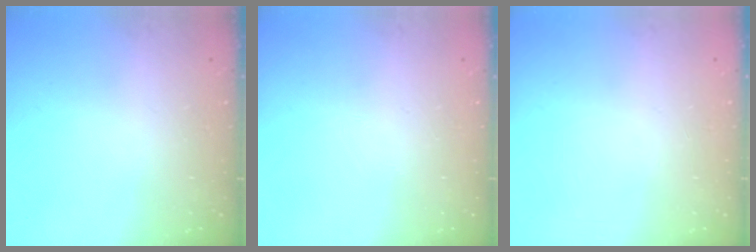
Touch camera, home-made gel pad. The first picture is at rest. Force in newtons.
{"total": 0.0}
{"total": 0.0}